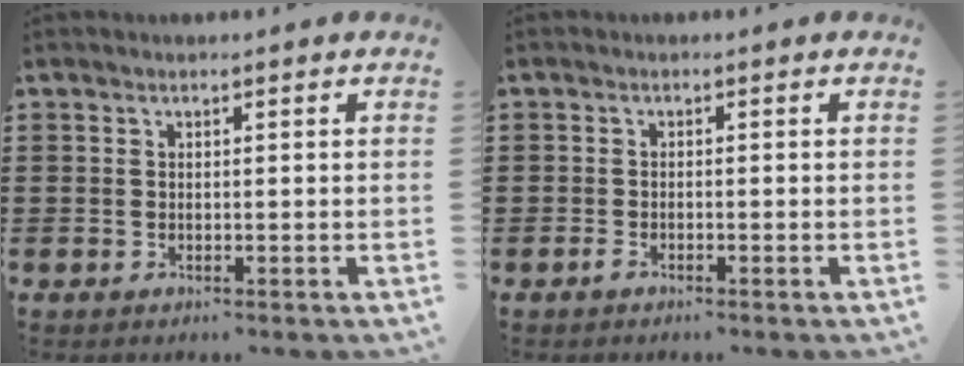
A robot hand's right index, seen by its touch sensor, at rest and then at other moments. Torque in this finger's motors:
{"motor_torque": [0.54, 1.25, -0.30, -0.21]}